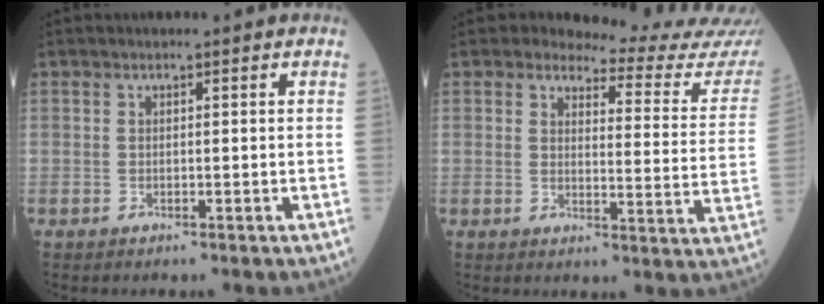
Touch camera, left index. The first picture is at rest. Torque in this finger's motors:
{"motor_torque": [1.14, -1.01, 0.08, -0.02]}